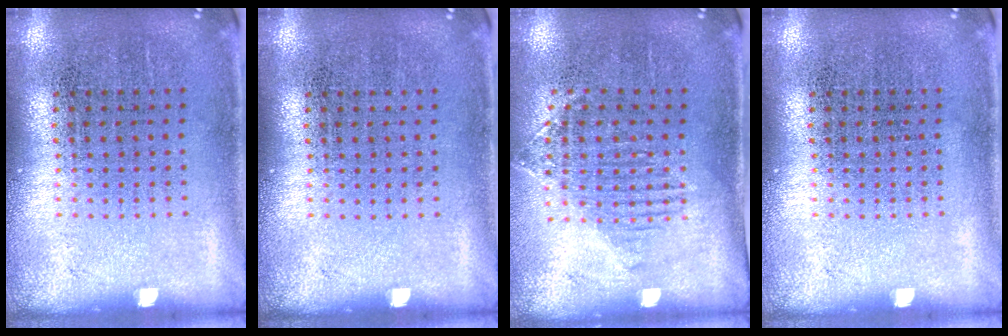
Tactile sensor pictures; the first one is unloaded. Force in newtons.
{"total": 0.0}
{"total": 1.2, "press": 1.1, "slide": 0.5}
{"total": 0.0}